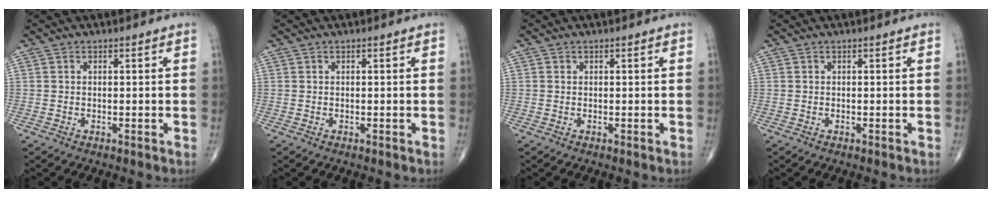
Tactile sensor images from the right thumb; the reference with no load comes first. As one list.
[{"total": 0.0}, {"total": 0.0}, {"total": 0.0}]